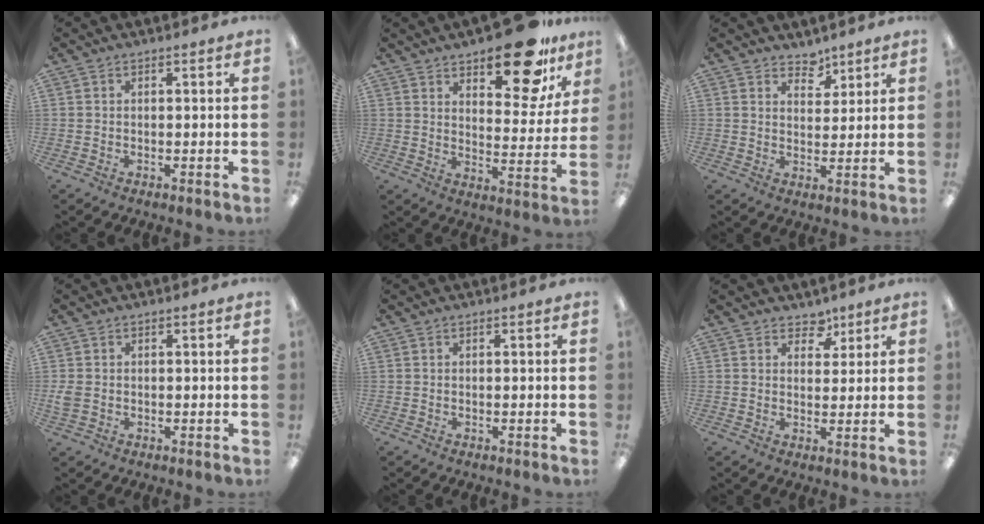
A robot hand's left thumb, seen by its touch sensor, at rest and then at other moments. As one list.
[{"total": 16.5, "force": [11.9, 6.5, 9.4], "torque": [-0.121, -0.071, 0.196]}, {"total": 4.6, "force": [3.9, 2.3, 0.4], "torque": [0.004, -0.027, 0.070]}, {"total": 2.5, "force": [-0.2, 2.0, 1.5], "torque": [-0.026, 0.006, -0.003]}, {"total": 0.0}, {"total": 4.7, "force": [3.3, 2.9, 1.3], "torque": [-0.003, -0.019, 0.056]}]